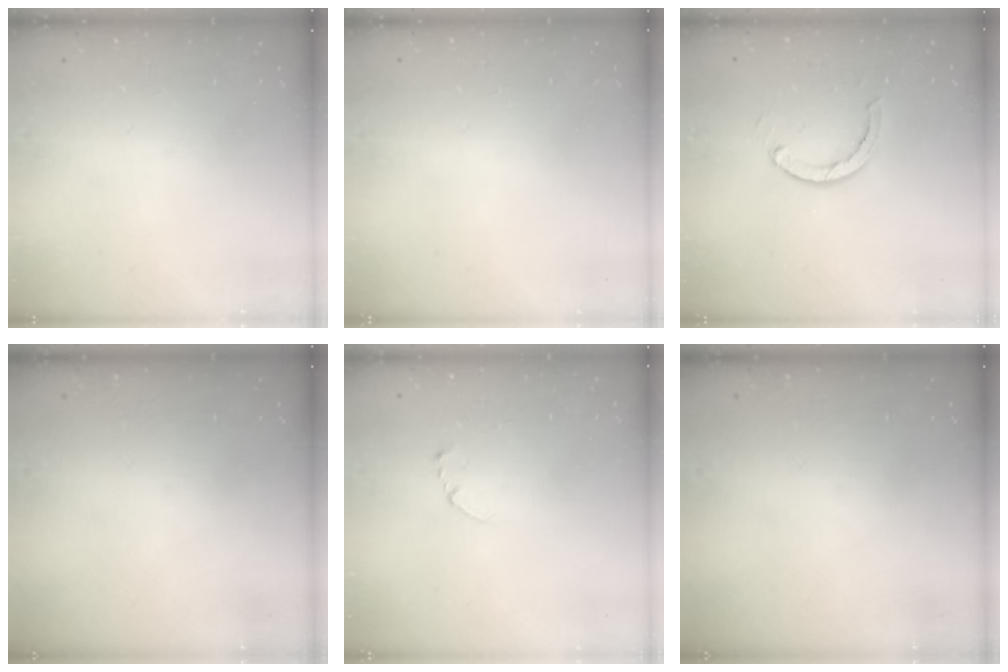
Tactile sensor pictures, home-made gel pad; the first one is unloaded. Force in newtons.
{"total": 2.6, "press": 2.6, "slide": 0.2}
{"total": 2.9, "press": 2.9, "slide": 0.5}
{"total": 0.0}
{"total": 2.7, "press": 2.7, "slide": 0.3}
{"total": 0.0}